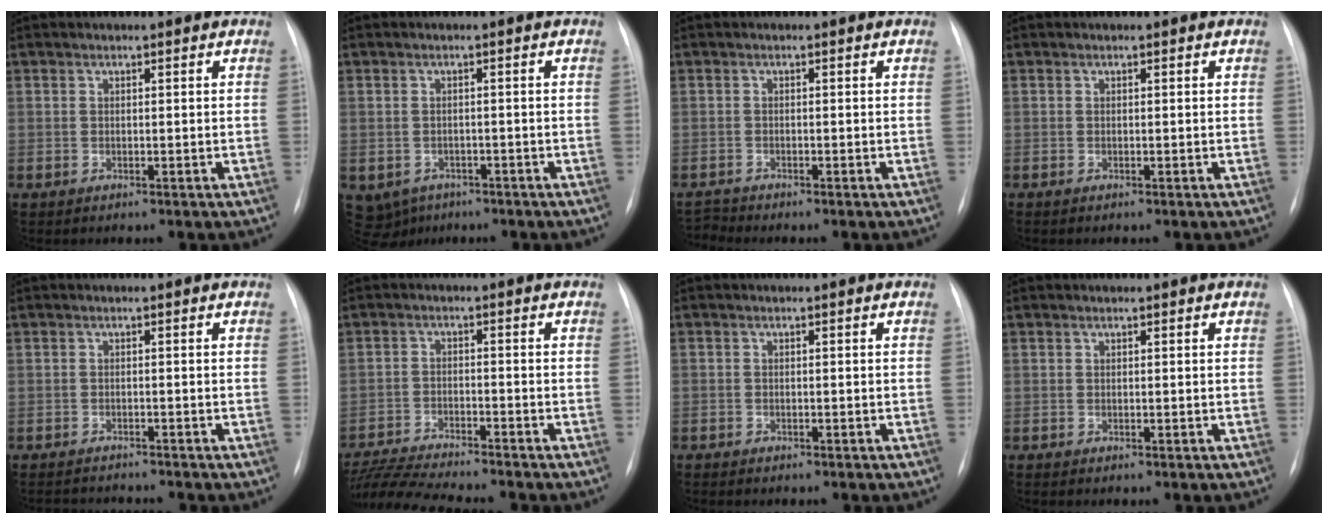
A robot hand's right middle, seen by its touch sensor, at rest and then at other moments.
{"total": 5.2, "force": [-3.0, 4.1, 1.0], "torque": [-0.018, 0.005, -0.037]}
{"total": 1.6, "force": [-1.4, -0.4, -0.7], "torque": [0.013, -0.014, -0.026]}
{"total": 0.0}
{"total": 7.9, "force": [-7.3, 2.7, 1.4], "torque": [-0.021, 0.009, -0.088]}
{"total": 13.3, "force": [-12.1, 0.5, 5.4], "torque": [-0.097, -0.011, -0.197]}
{"total": 2.8, "force": [-2.3, 1.1, 1.2], "torque": [-0.015, -0.001, -0.023]}
{"total": 0.0}